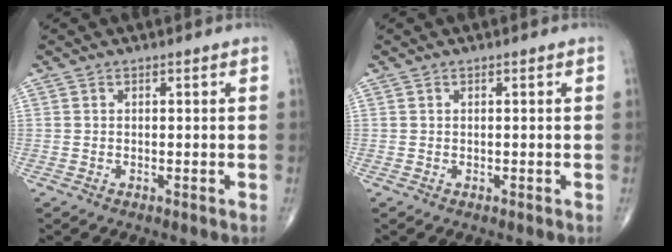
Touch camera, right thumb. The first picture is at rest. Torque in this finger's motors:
{"motor_torque": [0.00, 0.00, 0.00, 0.00, 0.00]}